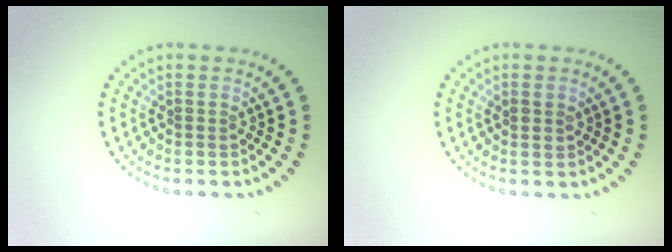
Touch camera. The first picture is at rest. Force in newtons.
{"total": 1.0, "press": 0.9, "slide": 0.3}